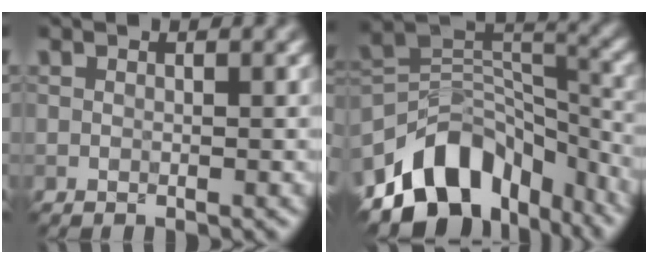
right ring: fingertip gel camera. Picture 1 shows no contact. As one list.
[{"total": 11.3, "force": [-7.0, 7.0, 5.5], "torque": [-0.080, 0.003, -0.115]}]